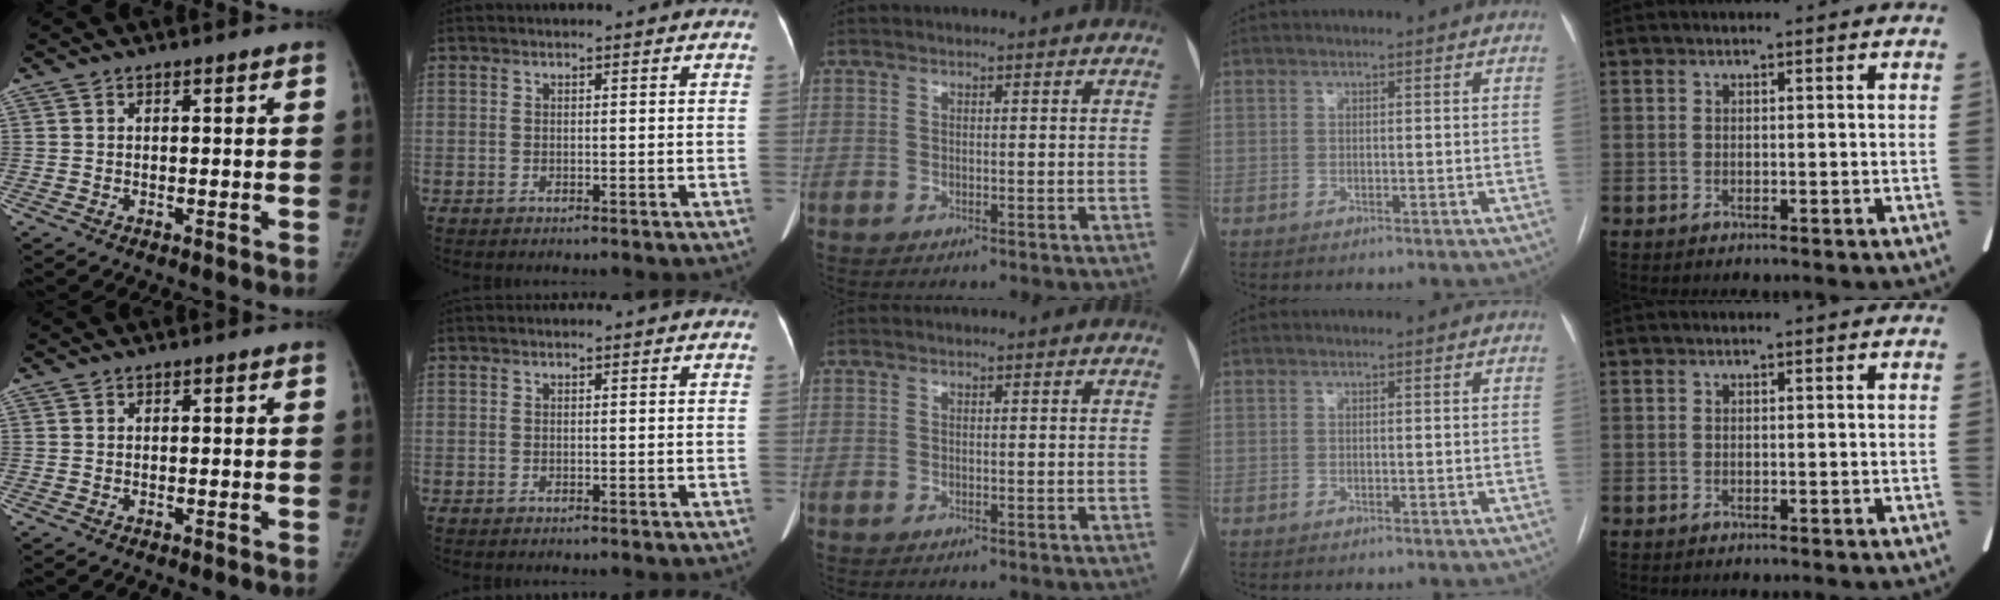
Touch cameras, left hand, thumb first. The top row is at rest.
{}